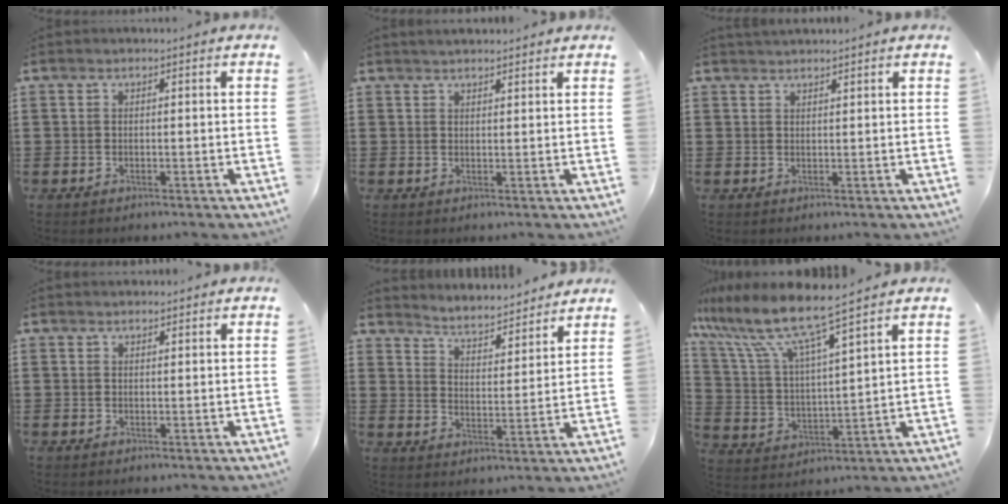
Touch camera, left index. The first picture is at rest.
{"total": 1.6, "force": [1.6, 0.3, 0.3], "torque": [-0.007, 0.003, 0.031]}
{"total": 1.3, "force": [1.3, 0.0, 0.2], "torque": [-0.005, -0.001, 0.025]}
{"total": 1.1, "force": [1.0, 0.4, 0.0], "torque": [-0.002, 0.003, 0.020]}
{"total": 4.0, "force": [4.0, 0.1, 0.4], "torque": [-0.030, -0.035, 0.062]}
{"total": 8.4, "force": [7.3, 0.0, 4.1], "torque": [-0.114, -0.048, 0.120]}